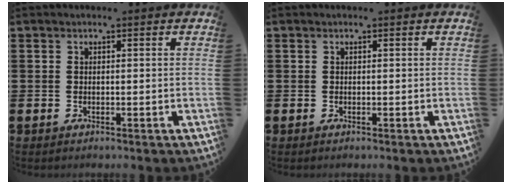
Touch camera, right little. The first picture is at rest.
{"total": 0.0}